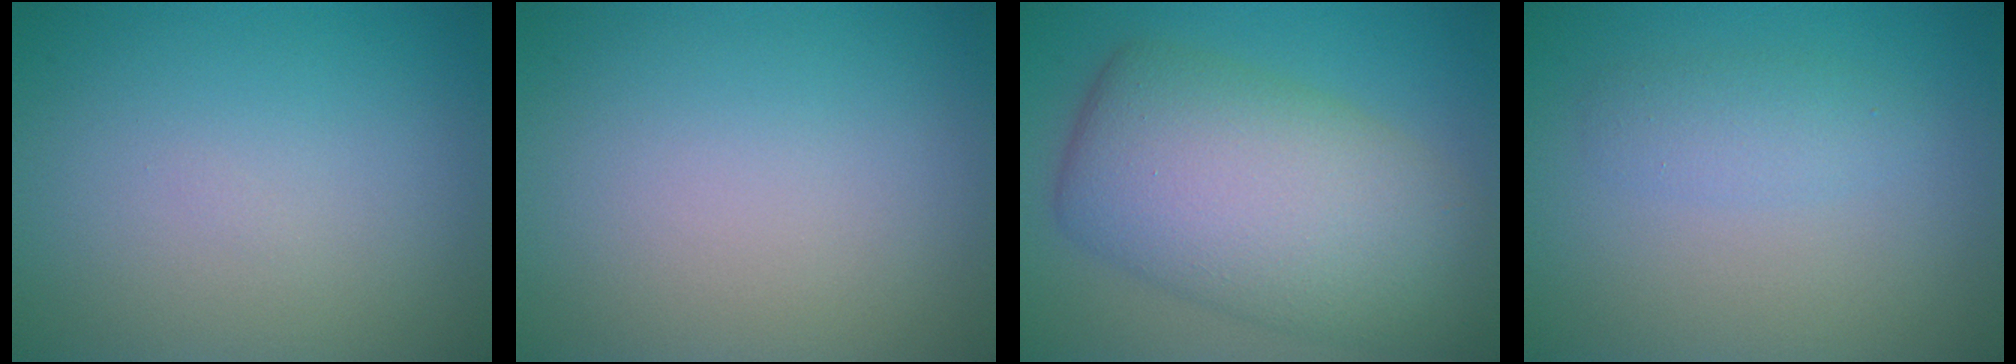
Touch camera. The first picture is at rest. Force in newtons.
{"total": 0.0}
{"total": 10.7, "press": 10.7, "slide": 0.3}
{"total": 1.7, "press": 1.7, "slide": 0.0}